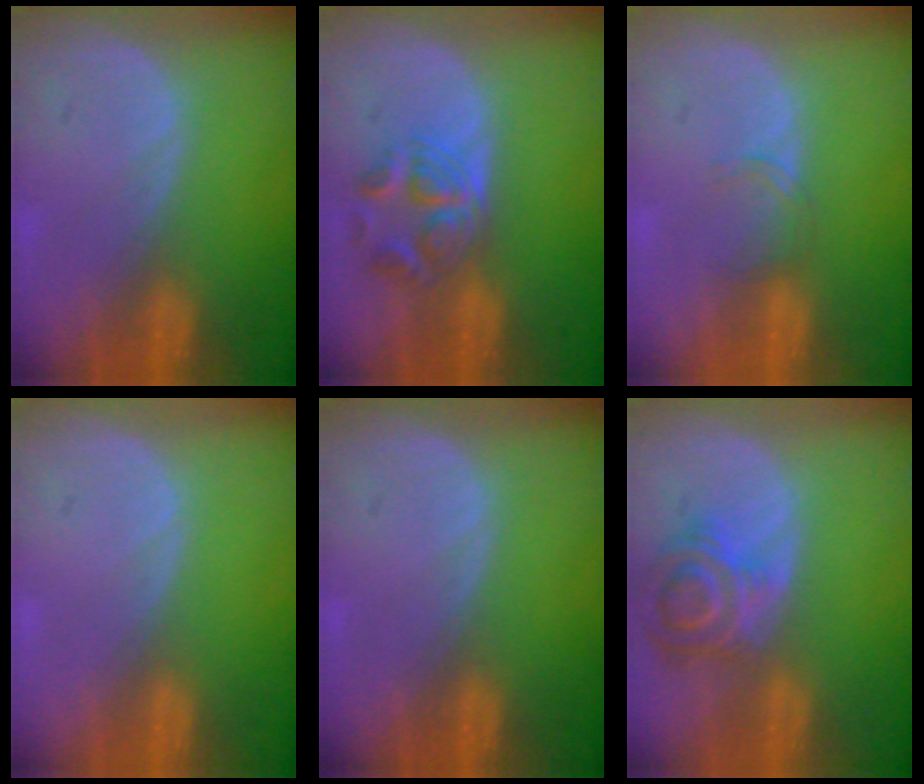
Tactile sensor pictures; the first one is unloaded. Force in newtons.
{"total": 5.7, "press": 5.1, "slide": 2.4}
{"total": 1.5, "press": 1.5, "slide": 0.2}
{"total": 0.0}
{"total": 0.0}
{"total": 6.7, "press": 6.5, "slide": 1.6}